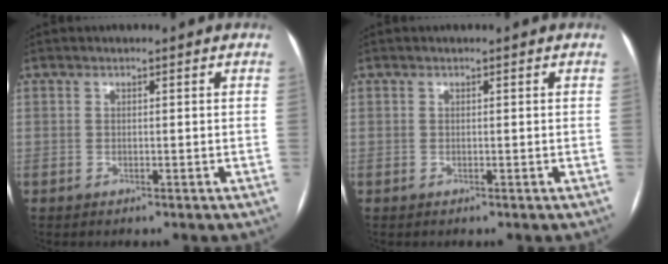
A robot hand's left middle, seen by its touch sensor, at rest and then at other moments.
{"total": 0.0}